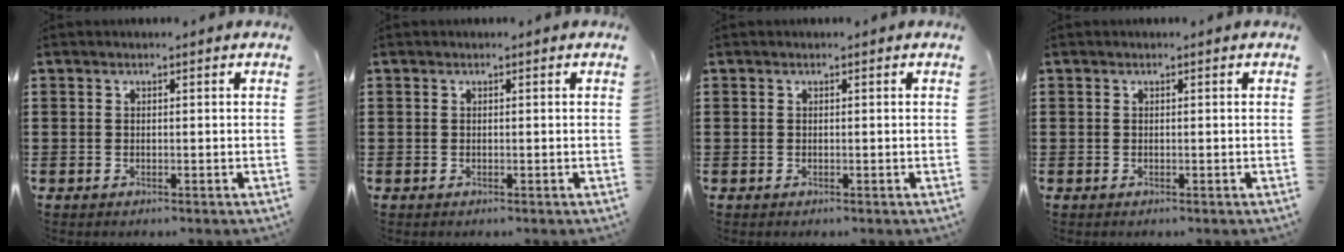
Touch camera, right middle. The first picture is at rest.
{"total": 0.0}
{"total": 0.0}
{"total": 0.0}